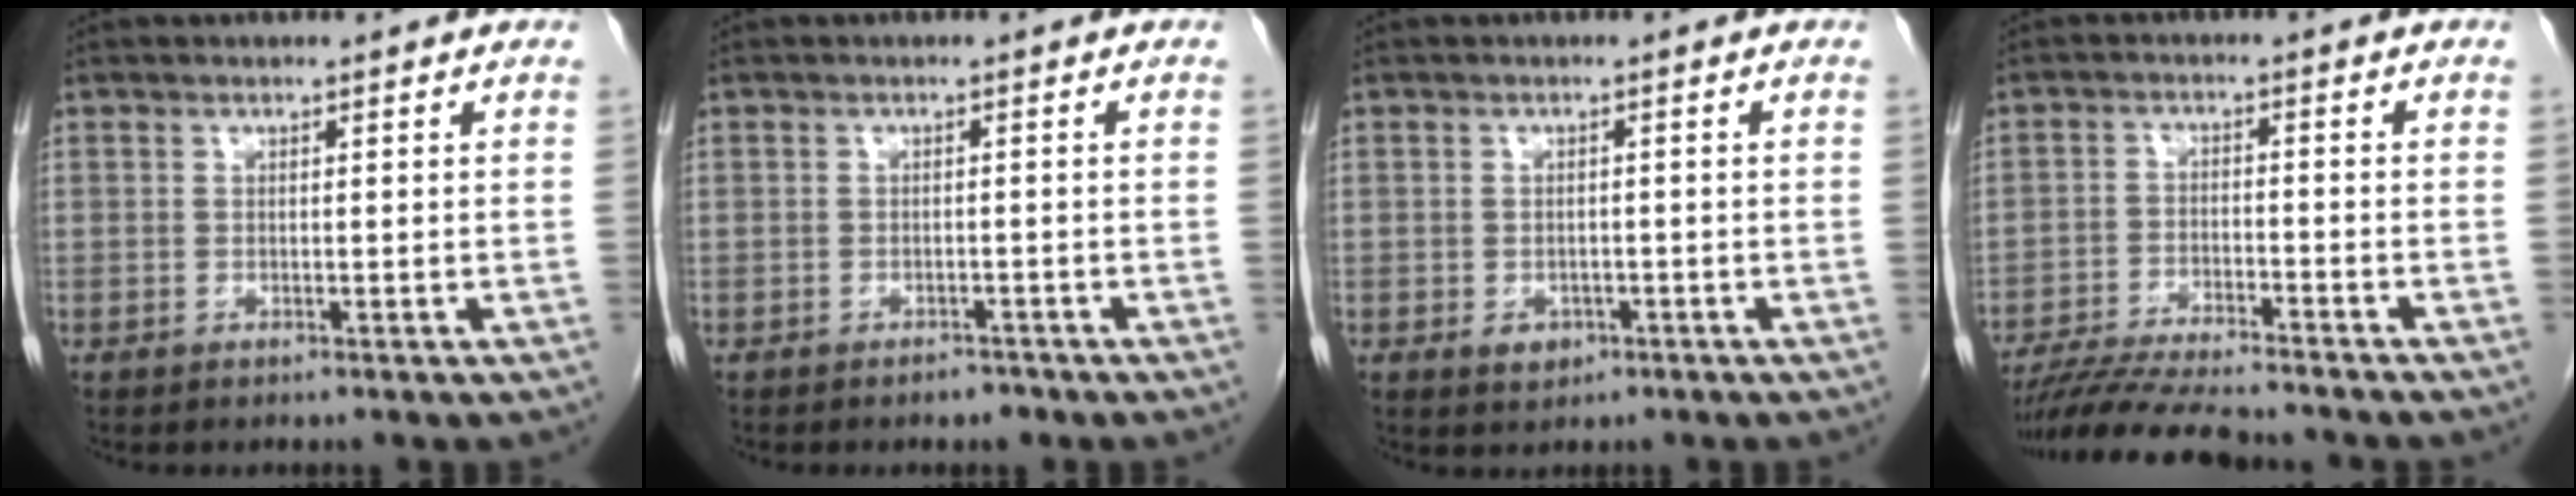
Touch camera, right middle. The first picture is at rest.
{"total": 1.5, "force": [-1.2, 0.7, 0.6], "torque": [-0.010, 0.001, -0.014]}
{"total": 2.4, "force": [-1.1, 1.8, 1.1], "torque": [-0.014, 0.003, -0.007]}
{"total": 12.4, "force": [-11.1, 0.7, 5.4], "torque": [-0.086, -0.022, -0.181]}